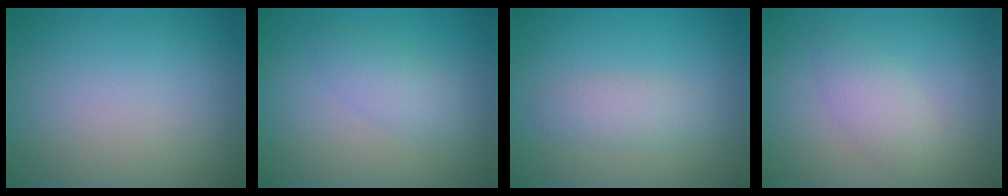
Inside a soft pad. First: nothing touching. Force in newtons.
{"total": 2.1, "press": 2.1, "slide": 0.1}
{"total": 1.9, "press": 1.9, "slide": 0.1}
{"total": 2.2, "press": 2.2, "slide": 0.0}